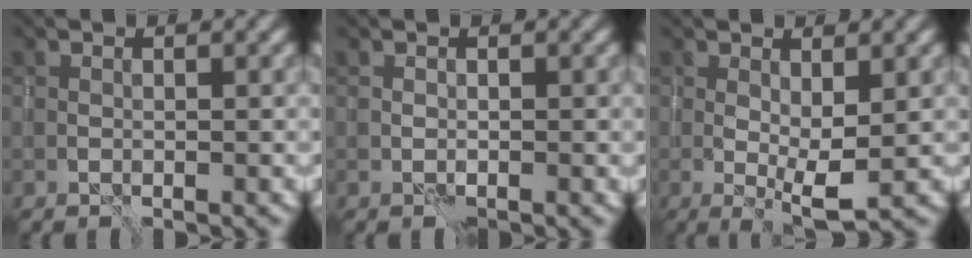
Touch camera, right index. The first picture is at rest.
{"total": 0.0}
{"total": 3.5, "force": [0.0, 0.9, 3.3], "torque": [-0.063, -0.007, 0.002]}